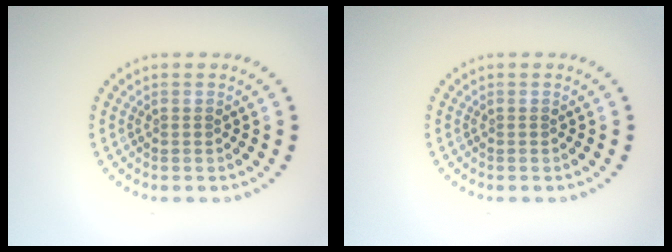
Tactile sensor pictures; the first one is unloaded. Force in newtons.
{"total": 0.0}